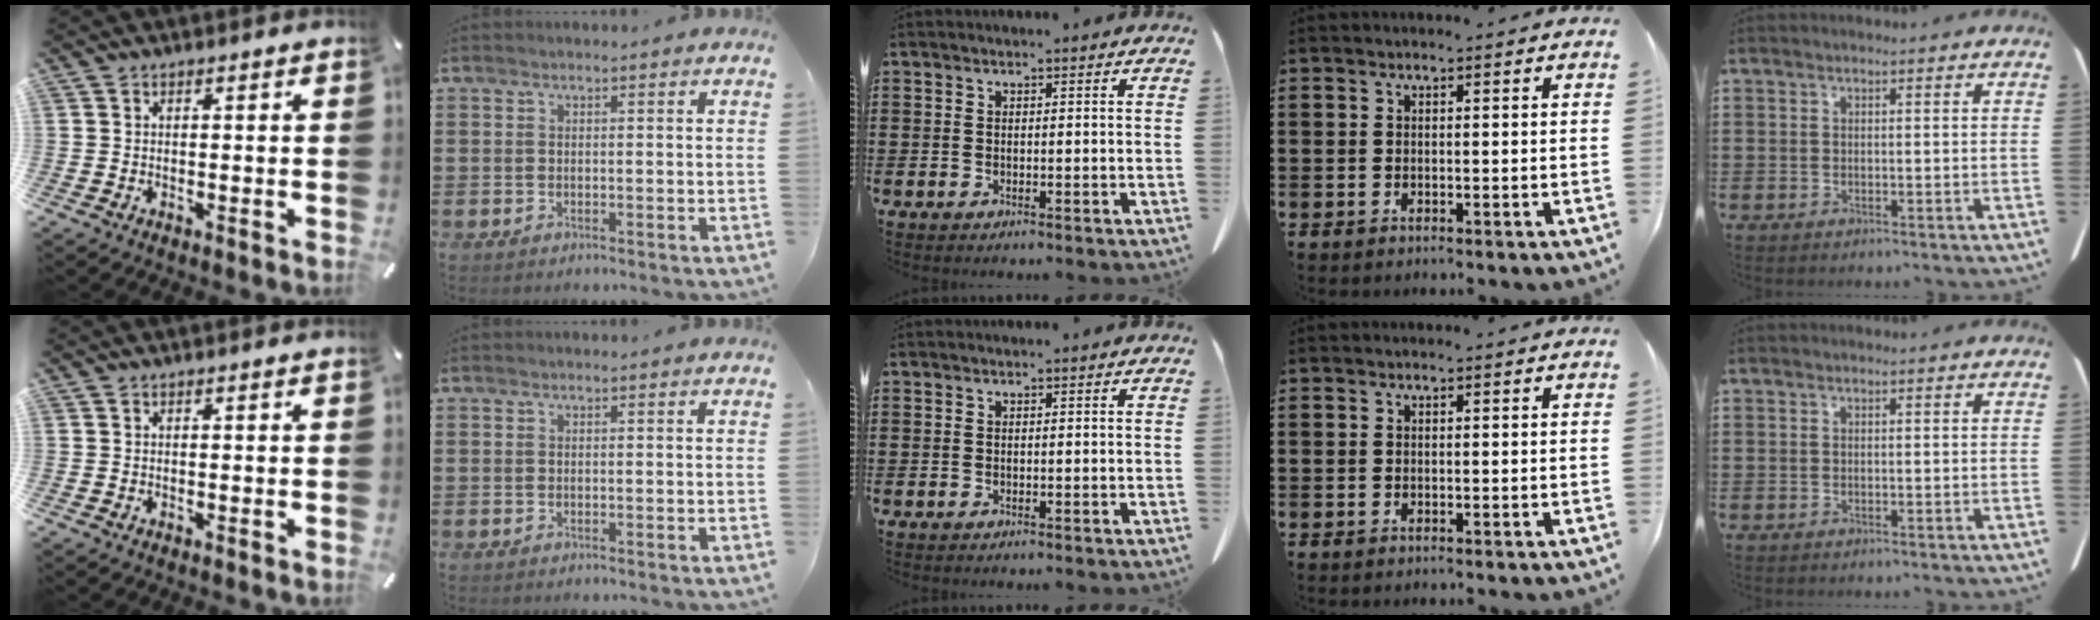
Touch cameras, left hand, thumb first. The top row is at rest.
{}